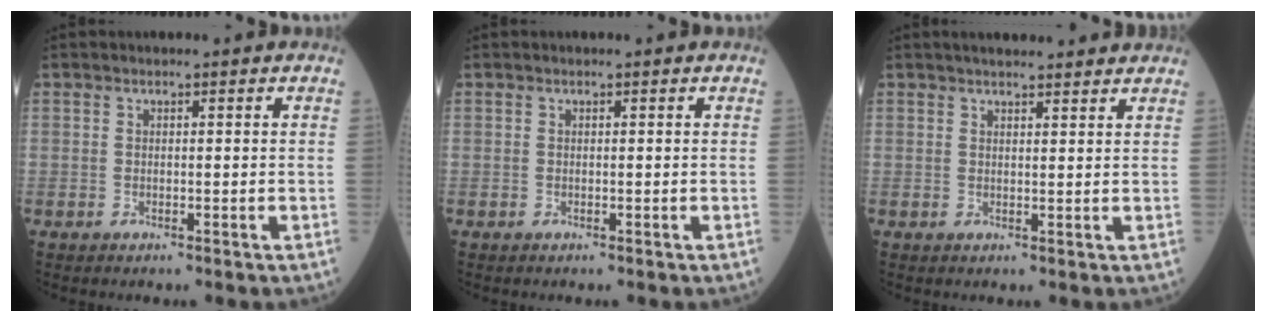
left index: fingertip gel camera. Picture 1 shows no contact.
{"total": 0.0}
{"total": 7.3, "force": [6.5, 1.5, 2.9], "torque": [-0.034, 0.022, 0.077]}